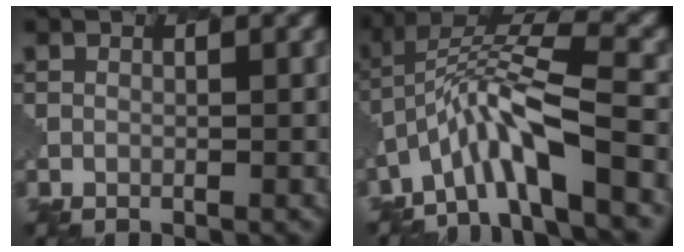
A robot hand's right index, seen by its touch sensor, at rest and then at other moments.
{"total": 7.1, "force": [-3.4, 1.5, 6.1], "torque": [-0.107, 0.018, -0.067]}